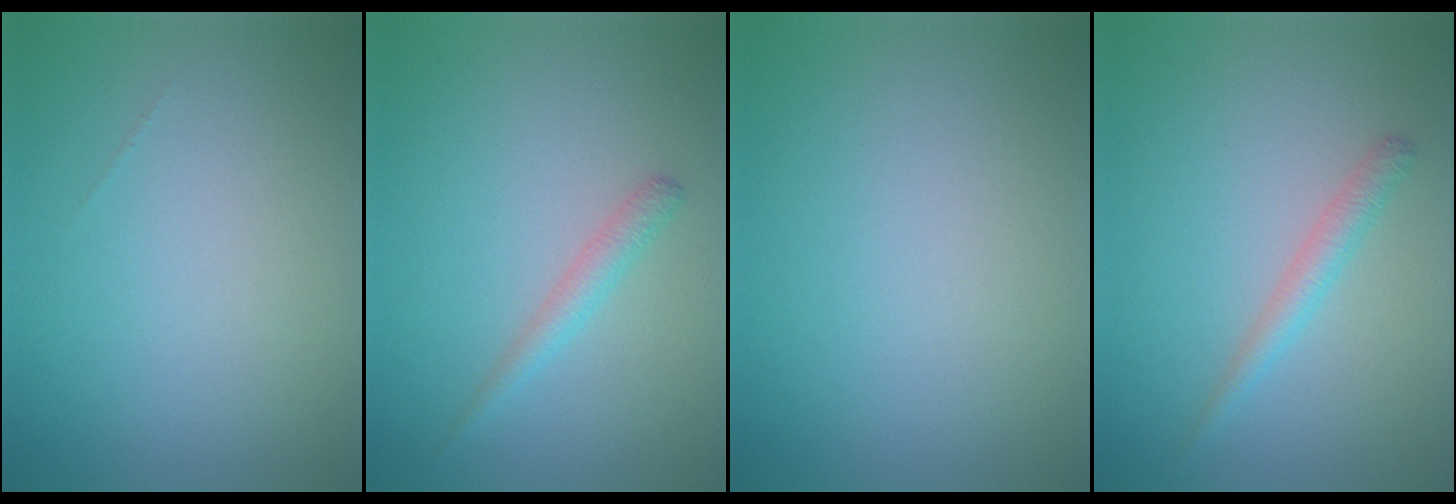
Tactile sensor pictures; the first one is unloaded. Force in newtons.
{"total": 1.6, "press": 1.6, "slide": 0.1}
{"total": 0.0}
{"total": 1.7, "press": 1.7, "slide": 0.1}